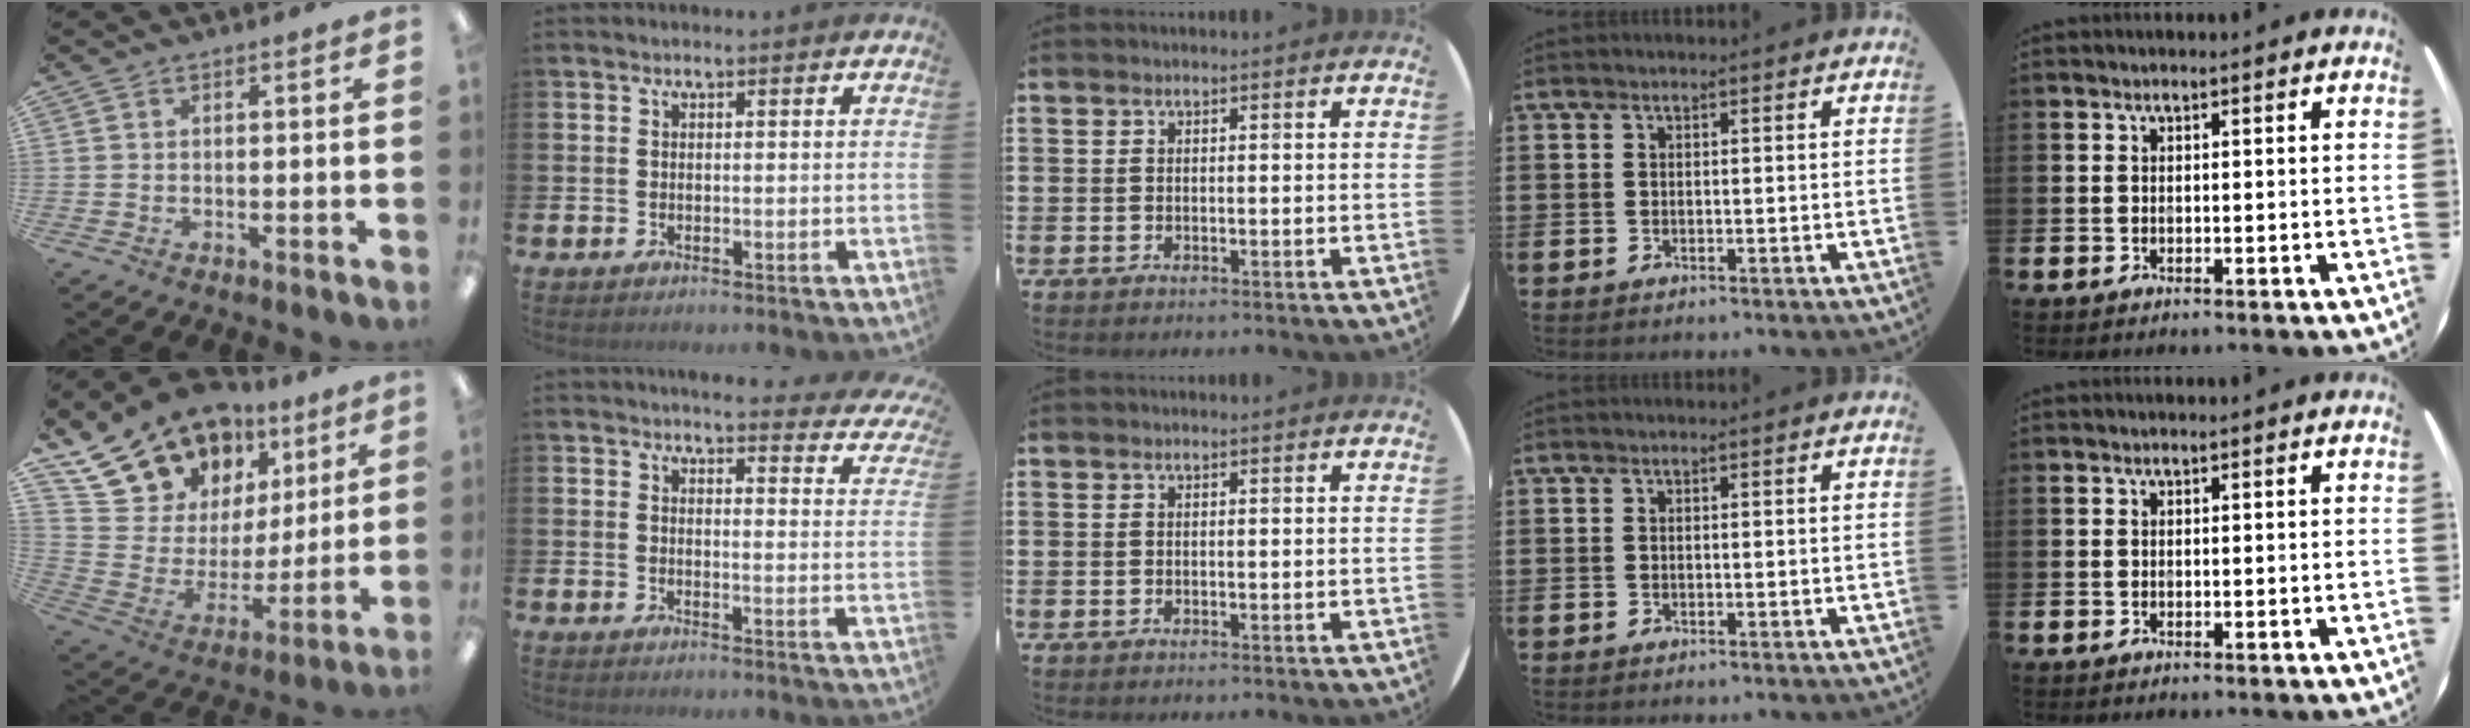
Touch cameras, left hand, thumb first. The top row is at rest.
{"thumb": {"total": 18.0, "force": [14.0, 10.7, 4.0], "torque": [-0.093, -0.099, 0.273]}, "index": {"total": 3.4, "force": [3.3, 0.5, 0.6], "torque": [-0.011, -0.029, 0.052]}}